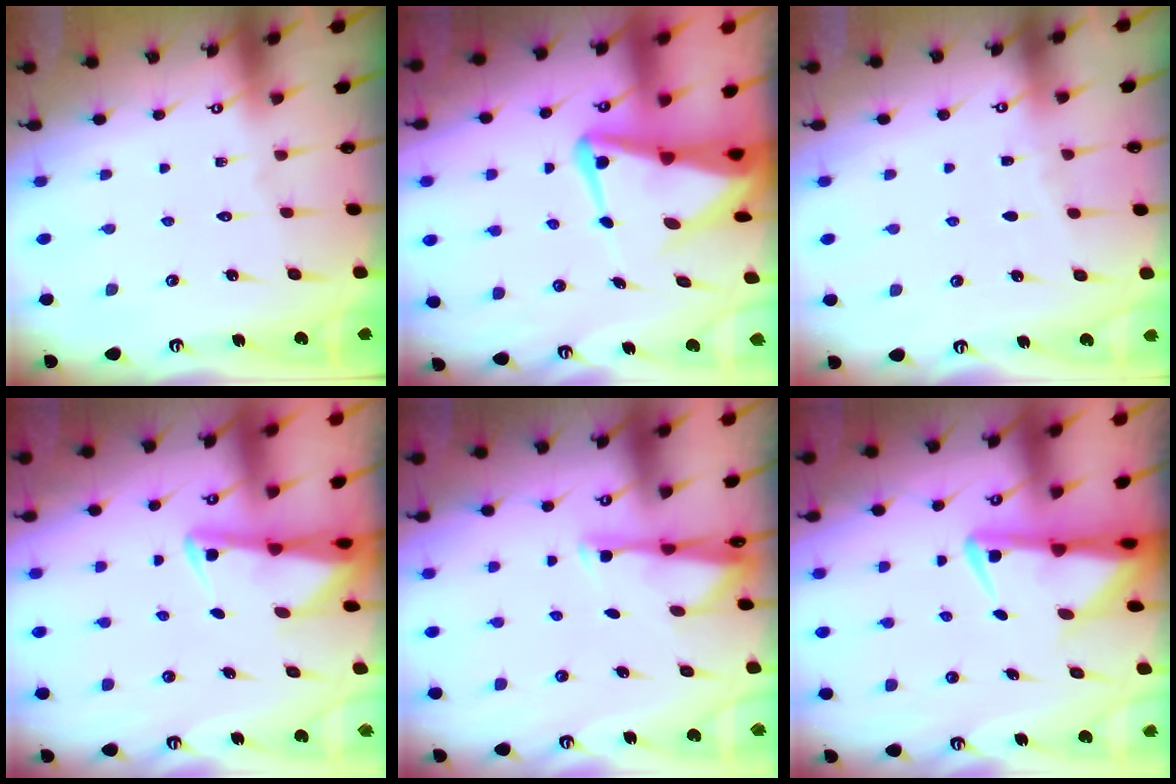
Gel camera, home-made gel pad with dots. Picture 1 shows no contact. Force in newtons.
{"total": 7.1, "press": 6.9, "slide": 1.3}
{"total": 2.3, "press": 2.2, "slide": 0.3}
{"total": 2.5, "press": 2.5, "slide": 0.2}
{"total": 2.9, "press": 2.9, "slide": 0.6}
{"total": 4.3, "press": 4.2, "slide": 1.0}